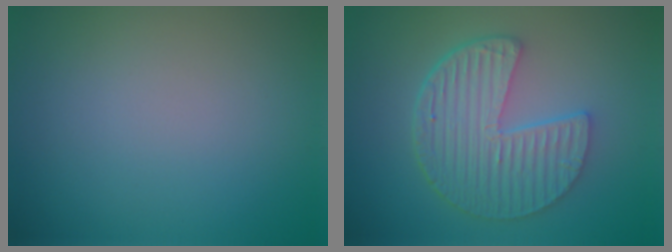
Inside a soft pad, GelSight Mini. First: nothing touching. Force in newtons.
{"total": 6.4, "press": 4.8, "slide": 4.2}